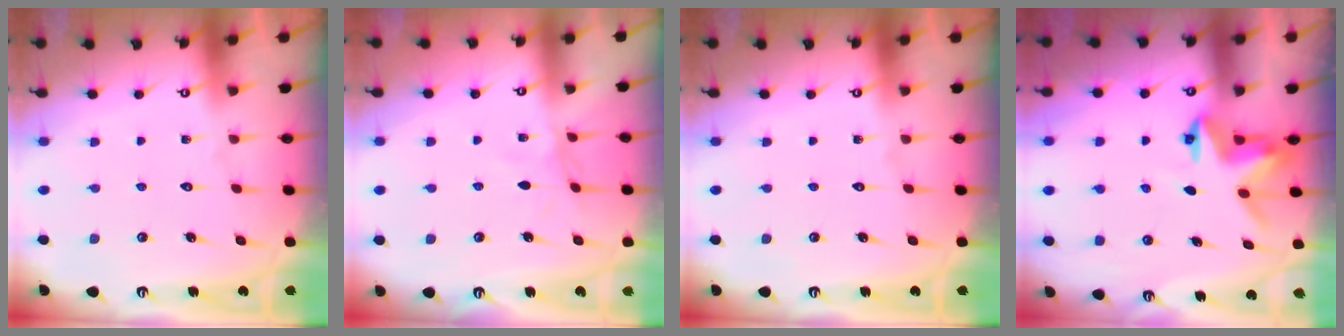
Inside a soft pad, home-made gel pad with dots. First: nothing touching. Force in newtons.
{"total": 2.7, "press": 2.7, "slide": 0.4}
{"total": 0.0}
{"total": 3.8, "press": 3.8, "slide": 0.5}